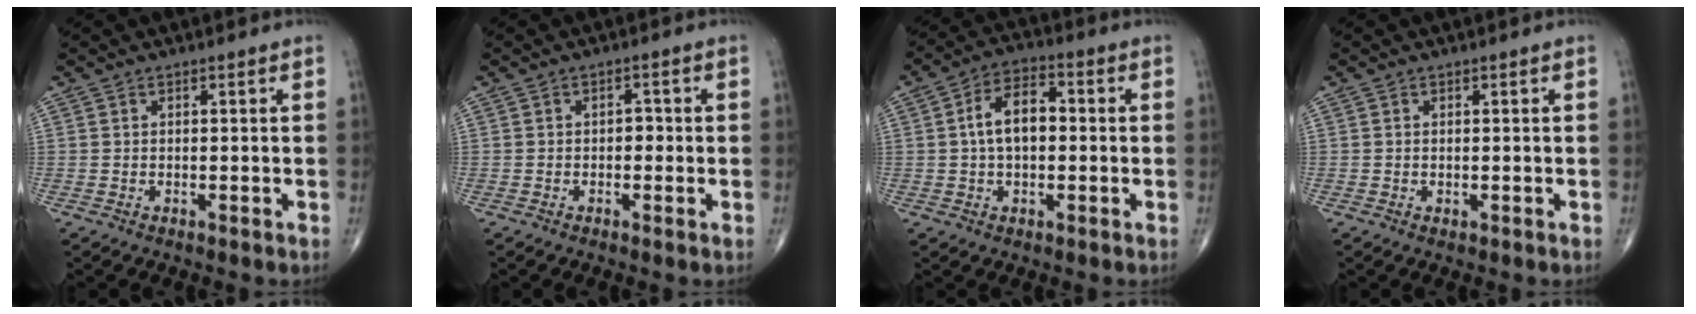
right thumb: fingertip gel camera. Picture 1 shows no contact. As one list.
[{"total": 2.0, "force": [-0.3, 1.3, 1.6], "torque": [-0.008, 0.004, -0.009]}, {"total": 8.7, "force": [0.4, 5.1, 7.0], "torque": [-0.112, 0.024, -0.003]}, {"total": 0.0}]